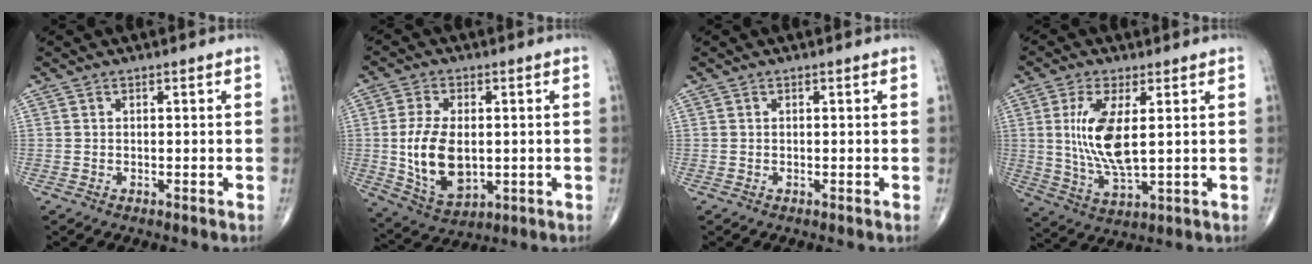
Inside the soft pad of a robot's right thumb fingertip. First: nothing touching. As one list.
[{"total": 12.6, "force": [-0.4, 7.3, 10.2], "torque": [-0.185, -0.011, 0.006]}, {"total": 0.0}, {"total": 11.1, "force": [1.8, 4.0, 10.2], "torque": [-0.215, -0.021, 0.044]}]